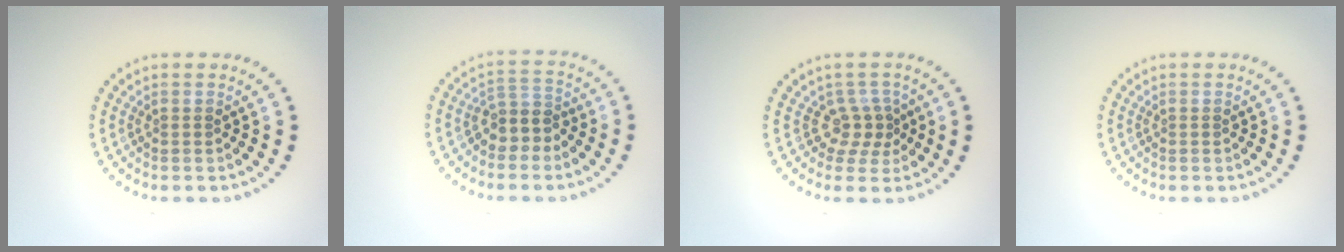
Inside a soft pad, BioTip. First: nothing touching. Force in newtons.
{"total": 2.7, "press": 2.2, "slide": 1.5}
{"total": 2.3, "press": 1.6, "slide": 1.7}
{"total": 0.0}